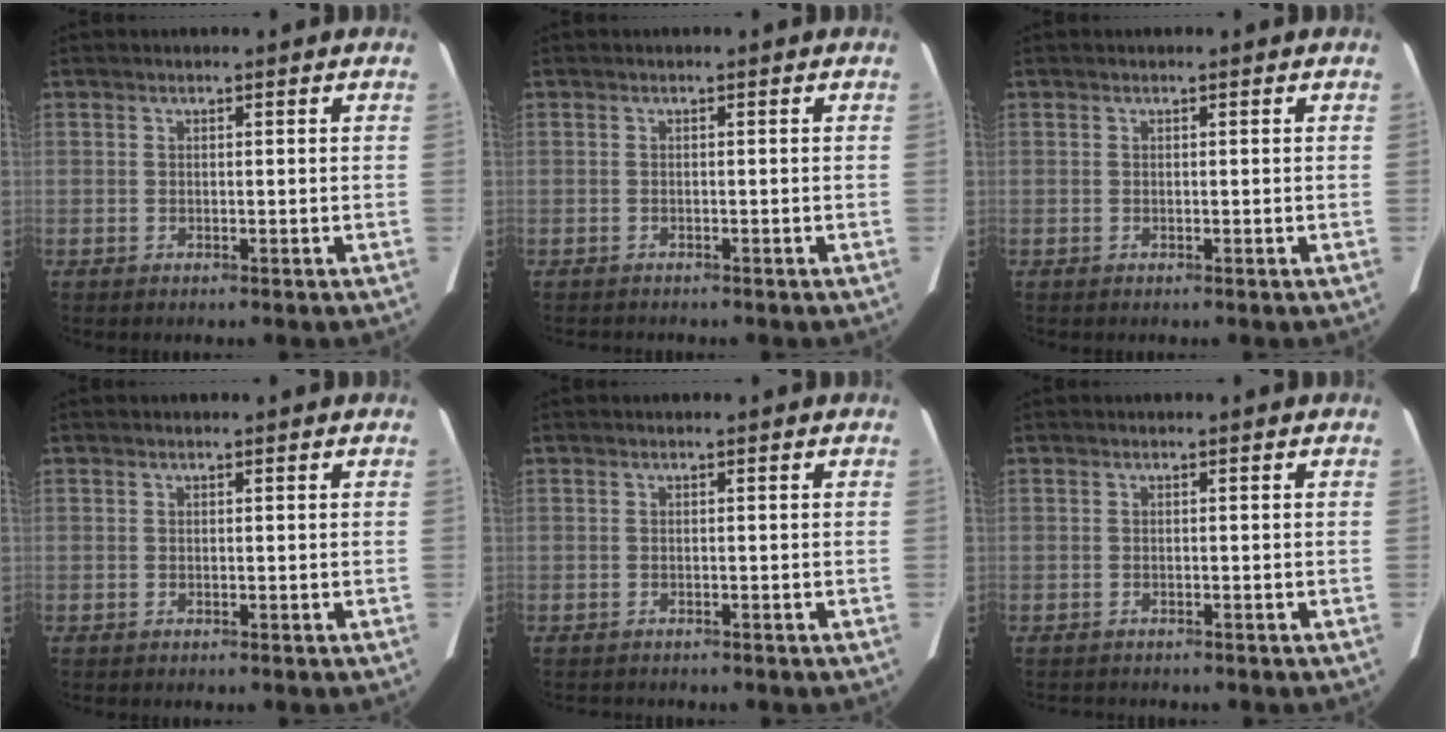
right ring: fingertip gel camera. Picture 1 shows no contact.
{"total": 1.6, "force": [-1.5, 0.4, 0.4], "torque": [-0.010, -0.004, -0.017]}
{"total": 0.0}
{"total": 0.0}
{"total": 2.2, "force": [-2.0, 0.7, 0.7], "torque": [-0.014, -0.005, -0.022]}
{"total": 2.6, "force": [-2.4, 0.7, 0.8], "torque": [-0.014, -0.007, -0.028]}